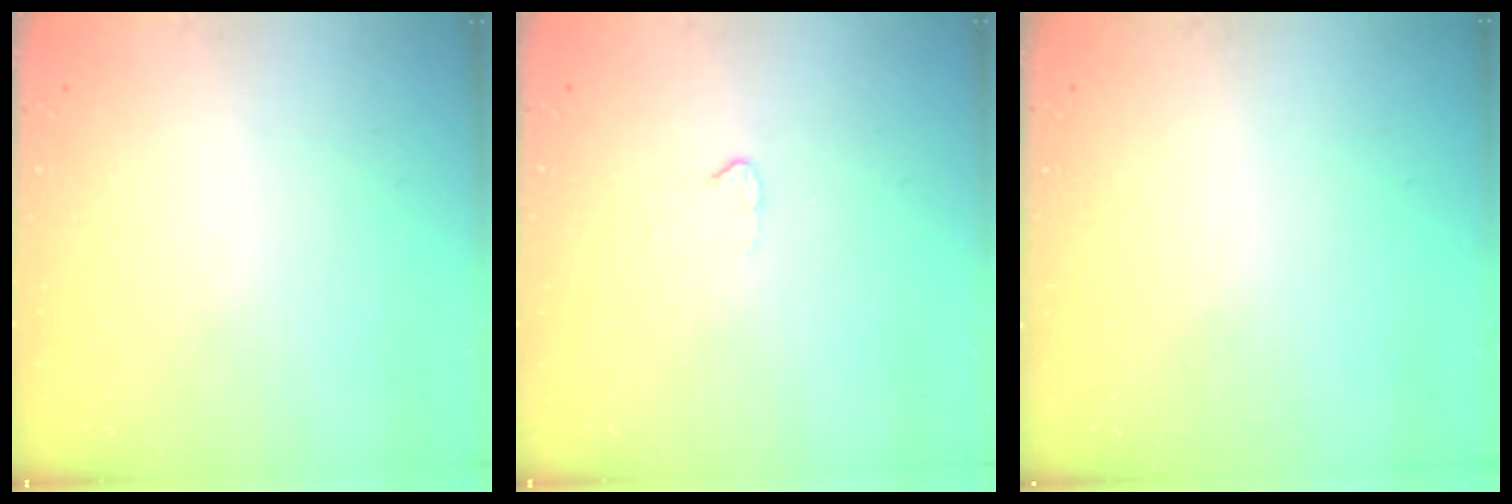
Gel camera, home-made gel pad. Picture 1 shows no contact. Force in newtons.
{"total": 2.7, "press": 2.7, "slide": 0.2}
{"total": 0.0}